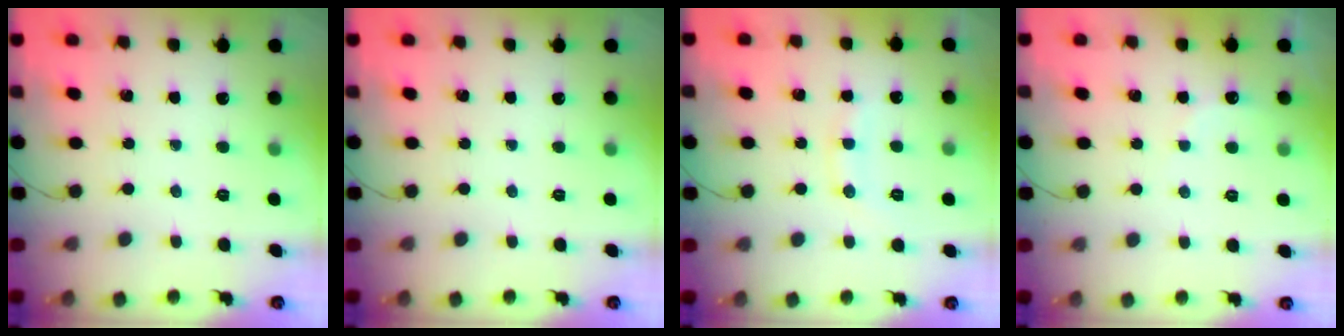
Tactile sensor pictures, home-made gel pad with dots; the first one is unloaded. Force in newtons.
{"total": 0.0}
{"total": 7.4, "press": 7.3, "slide": 0.9}
{"total": 3.9, "press": 3.8, "slide": 0.8}